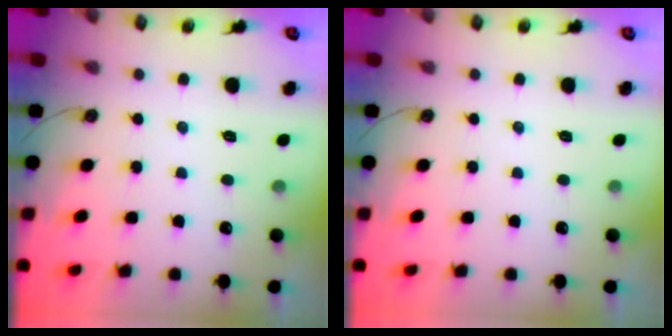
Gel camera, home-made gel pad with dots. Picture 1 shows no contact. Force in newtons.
{"total": 0.0}